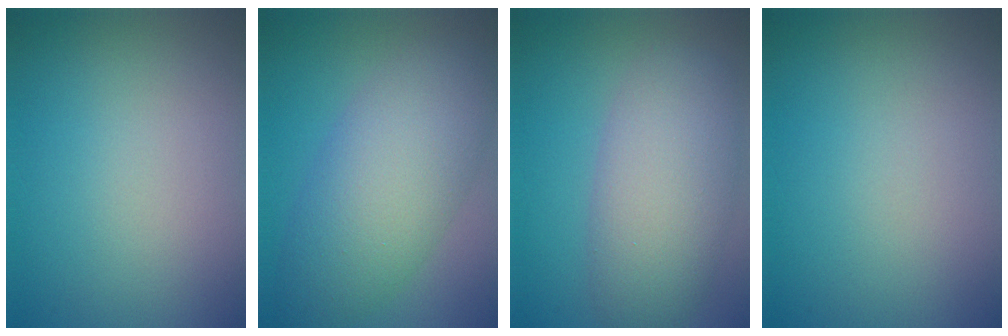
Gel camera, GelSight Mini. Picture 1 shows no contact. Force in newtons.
{"total": 7.5, "press": 7.5, "slide": 0.1}
{"total": 6.4, "press": 6.4, "slide": 0.3}
{"total": 0.0}